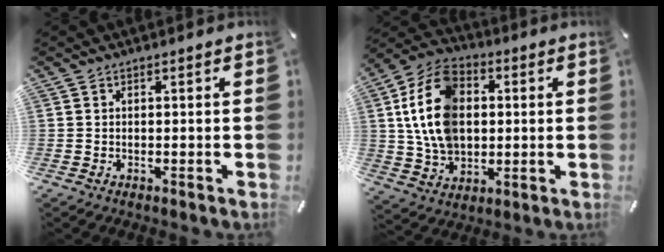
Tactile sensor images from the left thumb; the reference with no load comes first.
{"total": 15.7, "force": [1.6, 12.0, 10.0], "torque": [-0.216, 0.017, 0.032]}